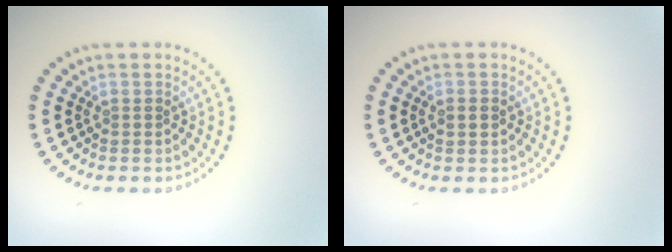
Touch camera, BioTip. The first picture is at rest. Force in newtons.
{"total": 1.6, "press": 1.6, "slide": 0.2}